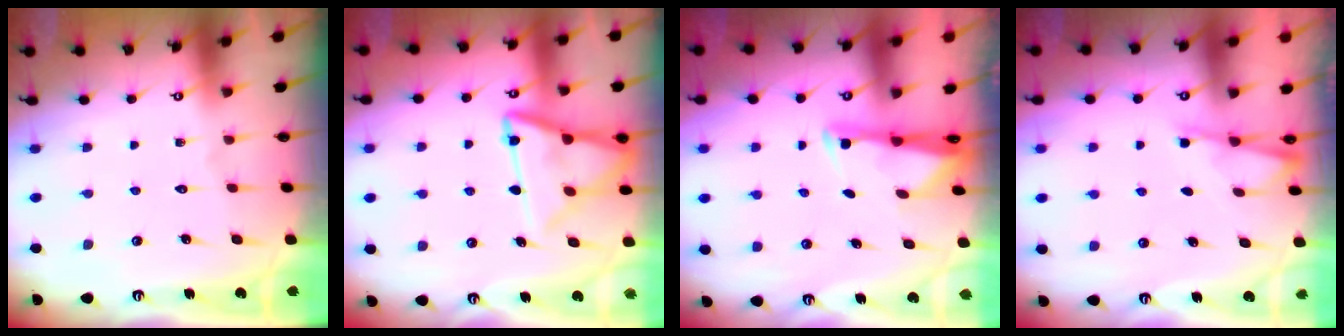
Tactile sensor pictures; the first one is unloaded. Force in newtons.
{"total": 14.6, "press": 14.5, "slide": 1.5}
{"total": 2.6, "press": 2.6, "slide": 0.4}
{"total": 1.9, "press": 1.8, "slide": 0.4}